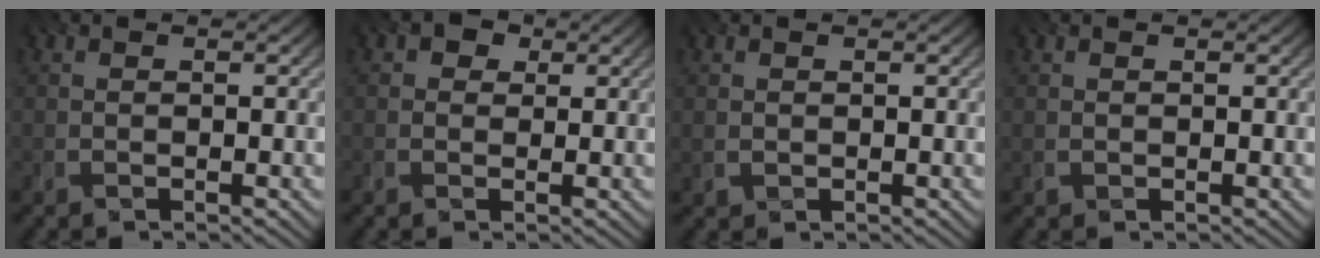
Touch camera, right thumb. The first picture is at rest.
{"total": 2.9, "force": [0.8, 2.4, 1.3], "torque": [-0.020, -0.001, 0.009]}
{"total": 1.1, "force": [0.6, 0.8, 0.6], "torque": [-0.016, 0.001, 0.011]}
{"total": 0.7, "force": [0.4, 0.4, 0.4], "torque": [-0.010, 0.001, 0.009]}